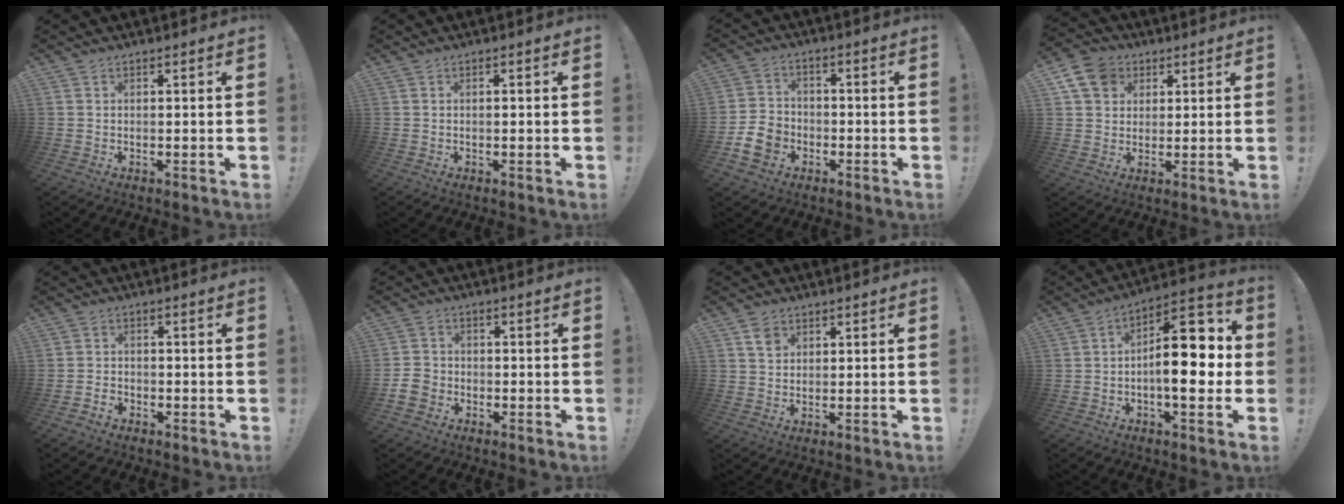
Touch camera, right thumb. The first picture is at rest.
{"total": 0.6, "force": [-0.3, 0.0, 0.5], "torque": [-0.008, 0.000, -0.005]}
{"total": 9.4, "force": [-4.3, 7.3, 3.9], "torque": [-0.069, 0.033, -0.078]}
{"total": 10.3, "force": [4.2, 8.4, 4.1], "torque": [-0.067, -0.010, 0.087]}
{"total": 2.3, "force": [-1.8, 1.4, 0.5], "torque": [-0.005, 0.002, -0.033]}
{"total": 6.1, "force": [-2.8, 4.8, 2.6], "torque": [-0.055, 0.014, -0.054]}
{"total": 3.9, "force": [2.1, 2.8, 1.5], "torque": [-0.005, -0.011, 0.036]}
{"total": 17.4, "force": [-0.7, 7.9, 15.4], "torque": [-0.209, 0.008, -0.013]}